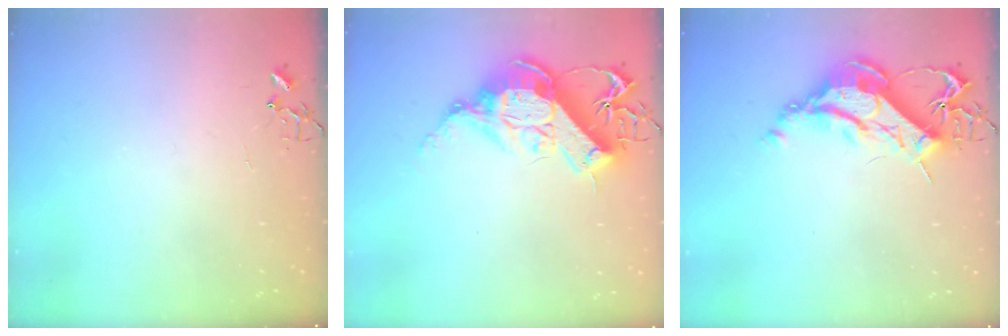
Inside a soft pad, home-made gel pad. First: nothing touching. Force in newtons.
{"total": 17.6, "press": 17.4, "slide": 2.4}
{"total": 14.2, "press": 14.1, "slide": 1.5}